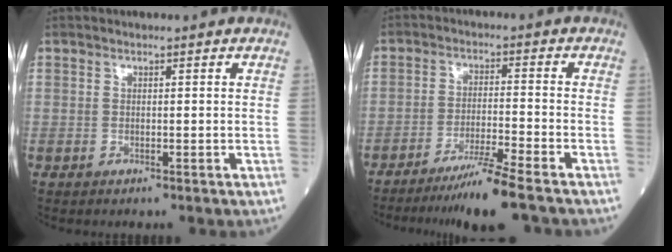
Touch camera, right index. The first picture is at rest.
{"total": 7.6, "force": [-6.0, -1.4, 4.5], "torque": [-0.078, -0.028, -0.111]}